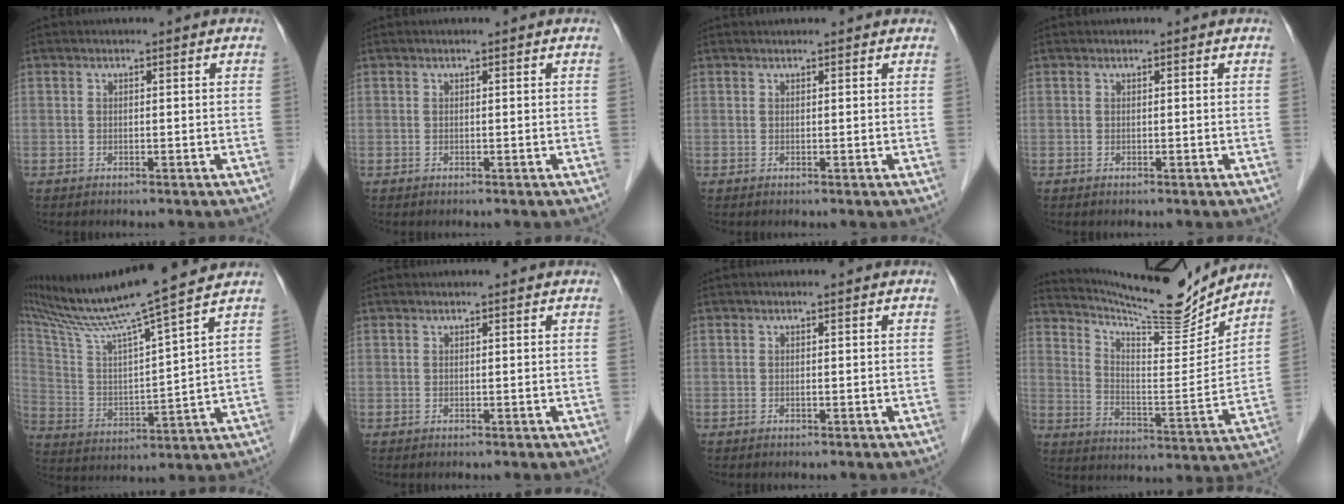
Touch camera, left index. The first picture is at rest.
{"total": 0.0}
{"total": 2.4, "force": [2.2, 0.5, 0.7], "torque": [-0.012, 0.026, 0.024]}
{"total": 0.0}
{"total": 18.0, "force": [15.4, -2.2, 9.2], "torque": [-0.174, -0.007, 0.257]}
{"total": 1.2, "force": [1.1, 0.1, 0.4], "torque": [-0.008, 0.016, 0.018]}
{"total": 0.0}
{"total": 17.5, "force": [16.7, 0.7, 5.3], "torque": [-0.101, -0.042, 0.254]}